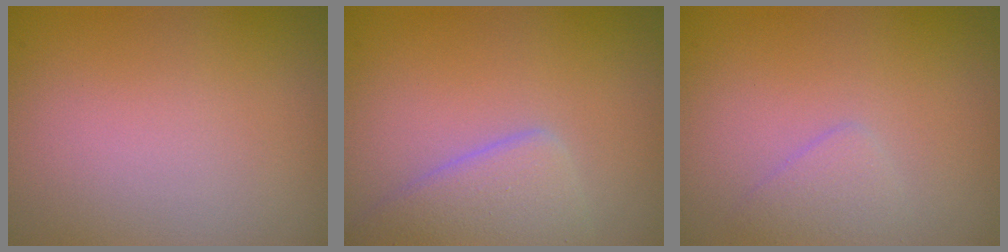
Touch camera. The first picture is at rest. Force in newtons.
{"total": 3.8, "press": 3.8, "slide": 0.2}
{"total": 1.4, "press": 1.4, "slide": 0.0}